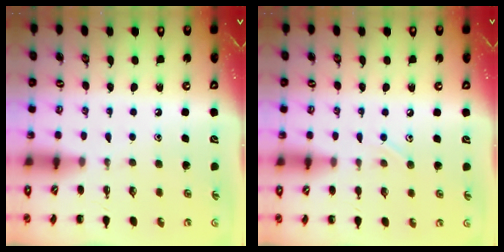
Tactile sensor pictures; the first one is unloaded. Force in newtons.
{"total": 4.7, "press": 4.4, "slide": 1.4}